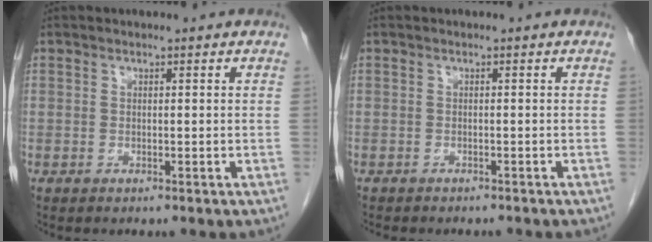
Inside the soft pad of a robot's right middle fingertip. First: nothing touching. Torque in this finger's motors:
{"motor_torque": [0.38, -0.25, 0.11, 0.02]}